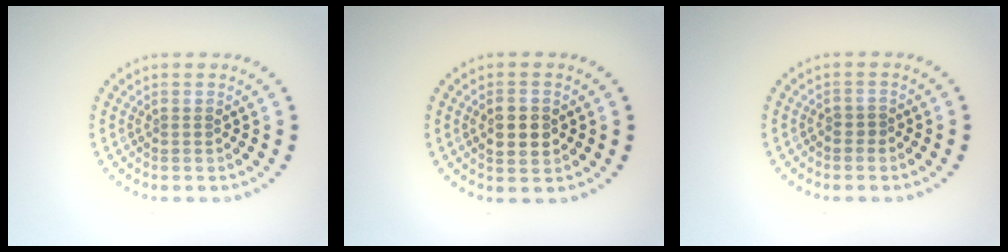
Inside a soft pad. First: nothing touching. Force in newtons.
{"total": 2.8, "press": 2.8, "slide": 0.1}
{"total": 0.7, "press": 0.4, "slide": 0.6}